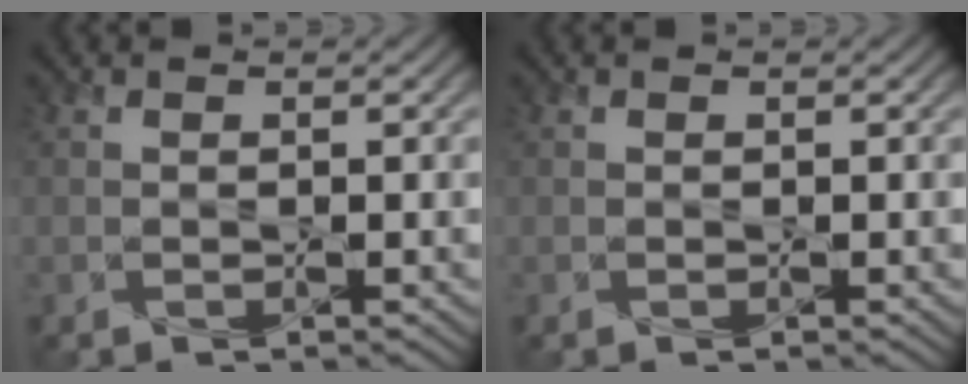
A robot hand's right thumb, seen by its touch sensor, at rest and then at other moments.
{"total": 0.0}